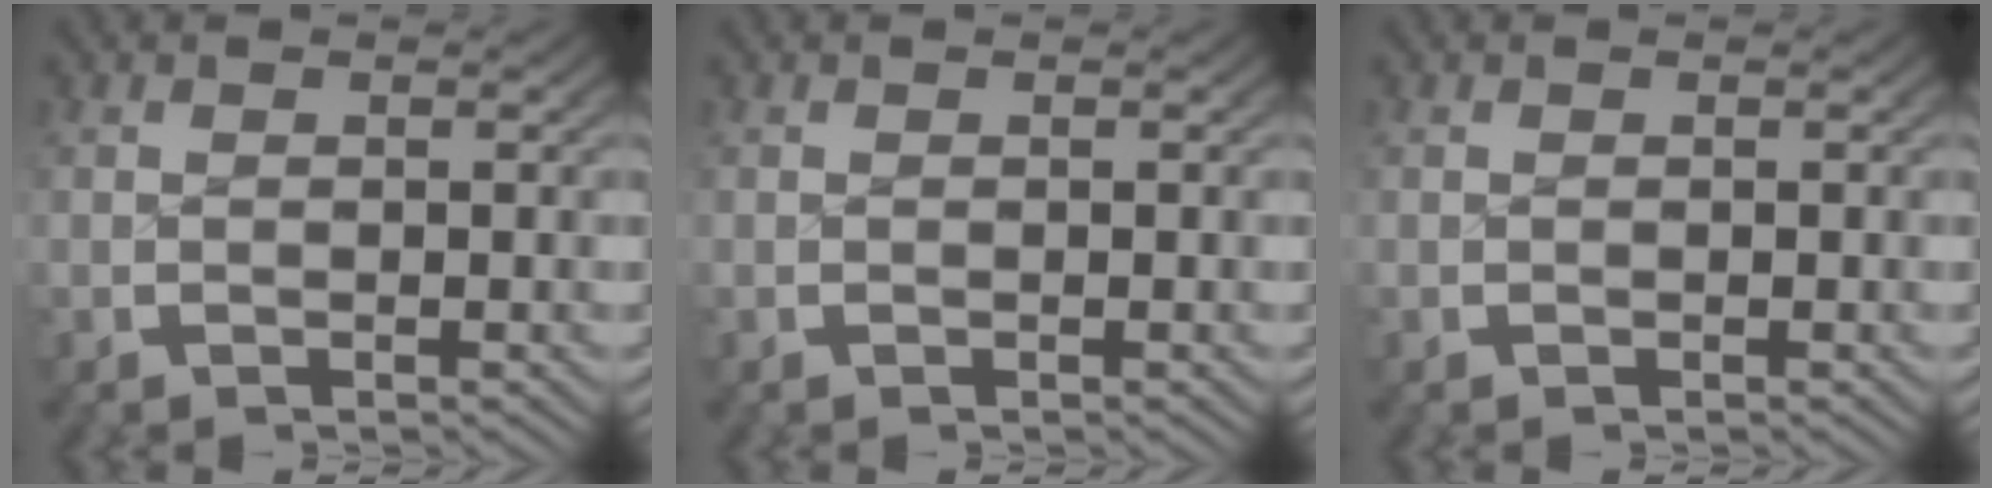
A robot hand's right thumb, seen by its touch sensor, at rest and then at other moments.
{"total": 0.0}
{"total": 0.0}